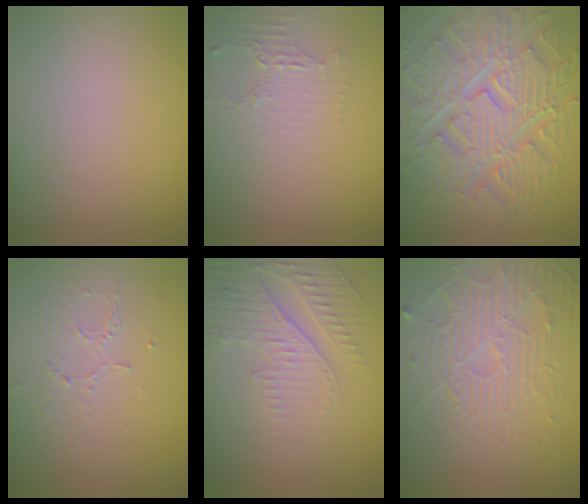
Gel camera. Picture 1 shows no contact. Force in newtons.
{"total": 2.2, "press": 1.6, "slide": 1.5}
{"total": 9.4, "press": 6.9, "slide": 6.4}
{"total": 1.4, "press": 0.8, "slide": 1.2}
{"total": 4.9, "press": 3.2, "slide": 3.7}
{"total": 5.0, "press": 3.2, "slide": 3.8}